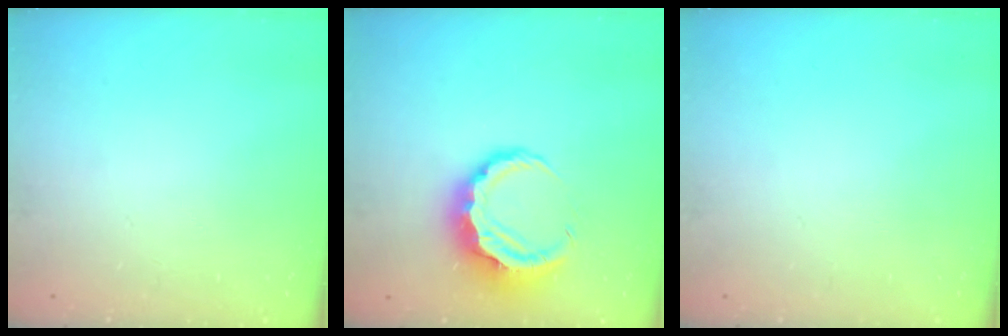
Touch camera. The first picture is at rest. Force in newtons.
{"total": 8.9, "press": 8.8, "slide": 1.1}
{"total": 0.0}